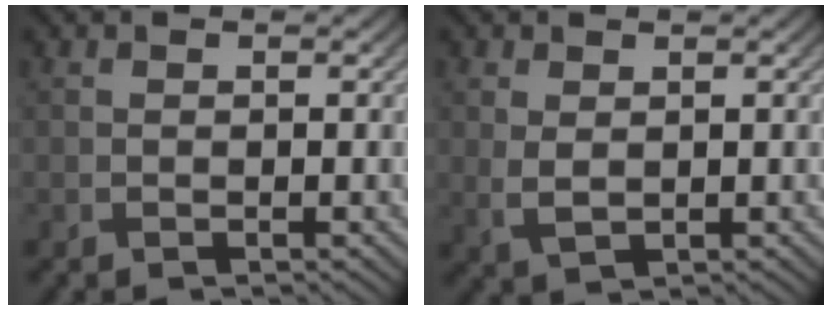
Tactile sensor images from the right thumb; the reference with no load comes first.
{"total": 2.5, "force": [0.7, 1.6, 1.8], "torque": [-0.047, -0.005, 0.018]}